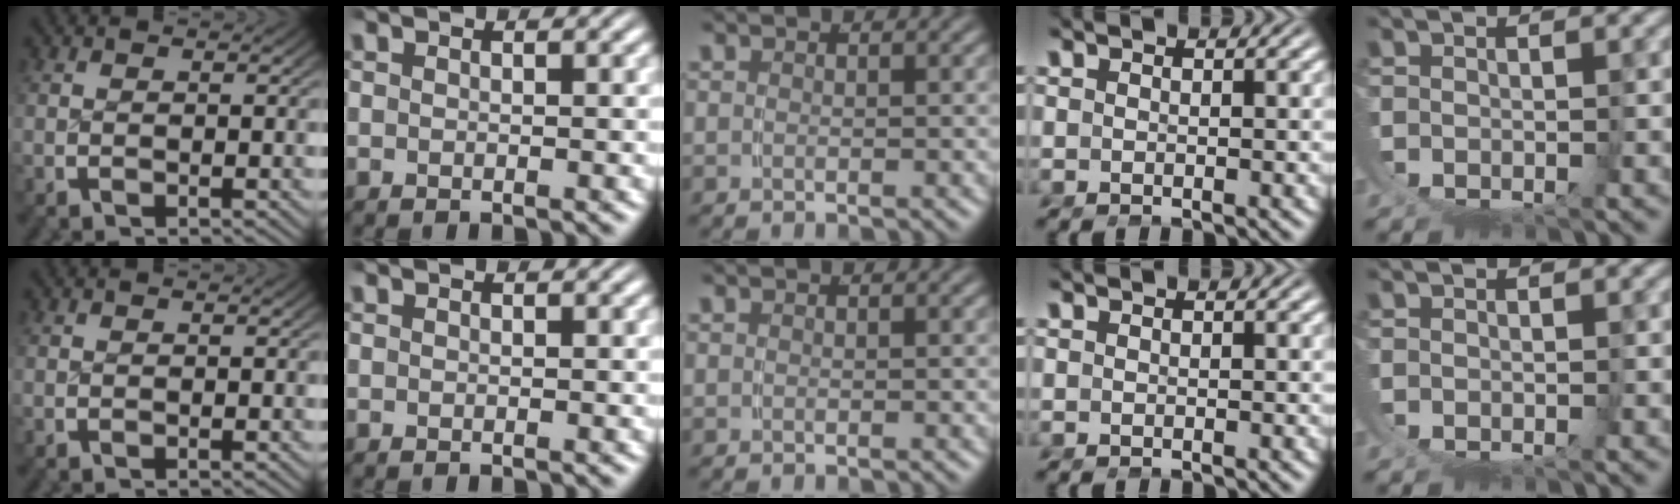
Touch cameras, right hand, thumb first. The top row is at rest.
{}